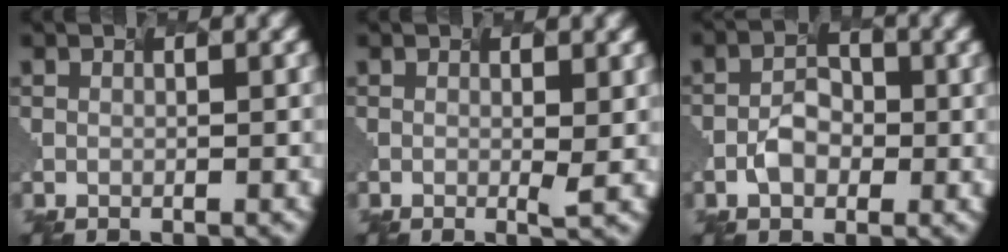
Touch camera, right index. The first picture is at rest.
{"total": 0.9, "force": [0.1, -0.1, 0.9], "torque": [-0.012, -0.006, 0.006]}
{"total": 2.3, "force": [-1.5, 1.4, 1.0], "torque": [-0.019, 0.007, -0.023]}